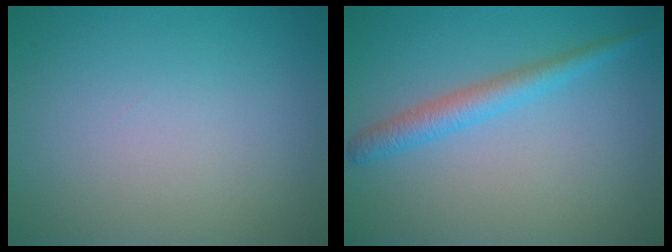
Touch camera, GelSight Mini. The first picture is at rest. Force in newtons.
{"total": 2.6, "press": 2.6, "slide": 0.2}